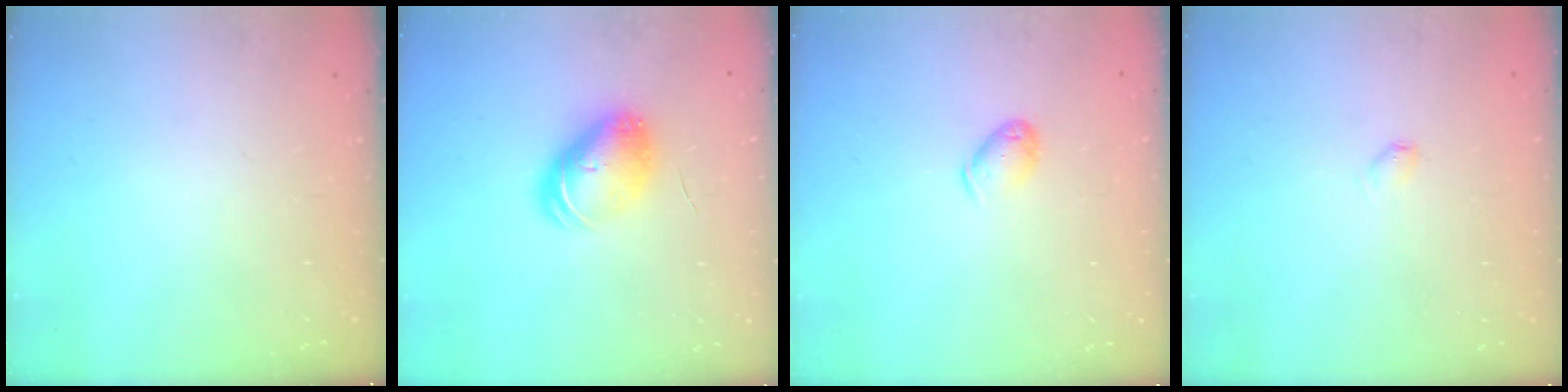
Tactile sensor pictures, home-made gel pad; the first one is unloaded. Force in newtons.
{"total": 8.7, "press": 8.6, "slide": 0.5}
{"total": 5.3, "press": 5.2, "slide": 0.8}
{"total": 2.7, "press": 2.7, "slide": 0.4}